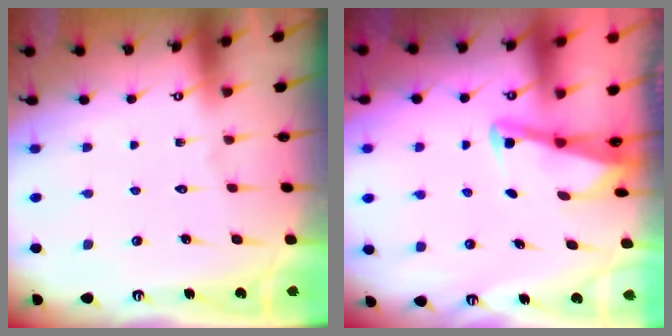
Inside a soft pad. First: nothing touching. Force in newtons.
{"total": 2.8, "press": 2.8, "slide": 0.3}